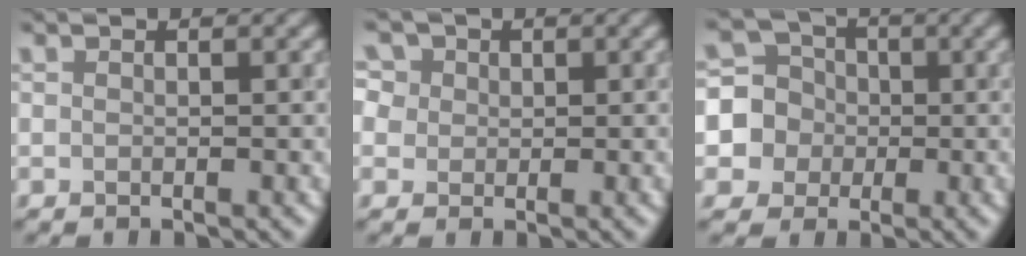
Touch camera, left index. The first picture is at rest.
{"total": 7.5, "force": [3.6, 5.7, 3.2], "torque": [-0.056, 0.029, 0.031]}
{"total": 4.8, "force": [-0.7, 4.7, 0.6], "torque": [0.001, 0.016, -0.035]}